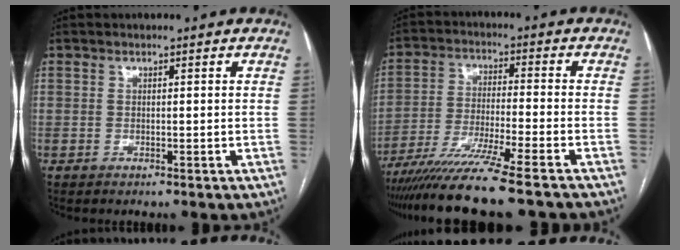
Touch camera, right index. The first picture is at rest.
{"total": 12.9, "force": [-10.6, -1.4, 7.2], "torque": [-0.115, -0.035, -0.174]}